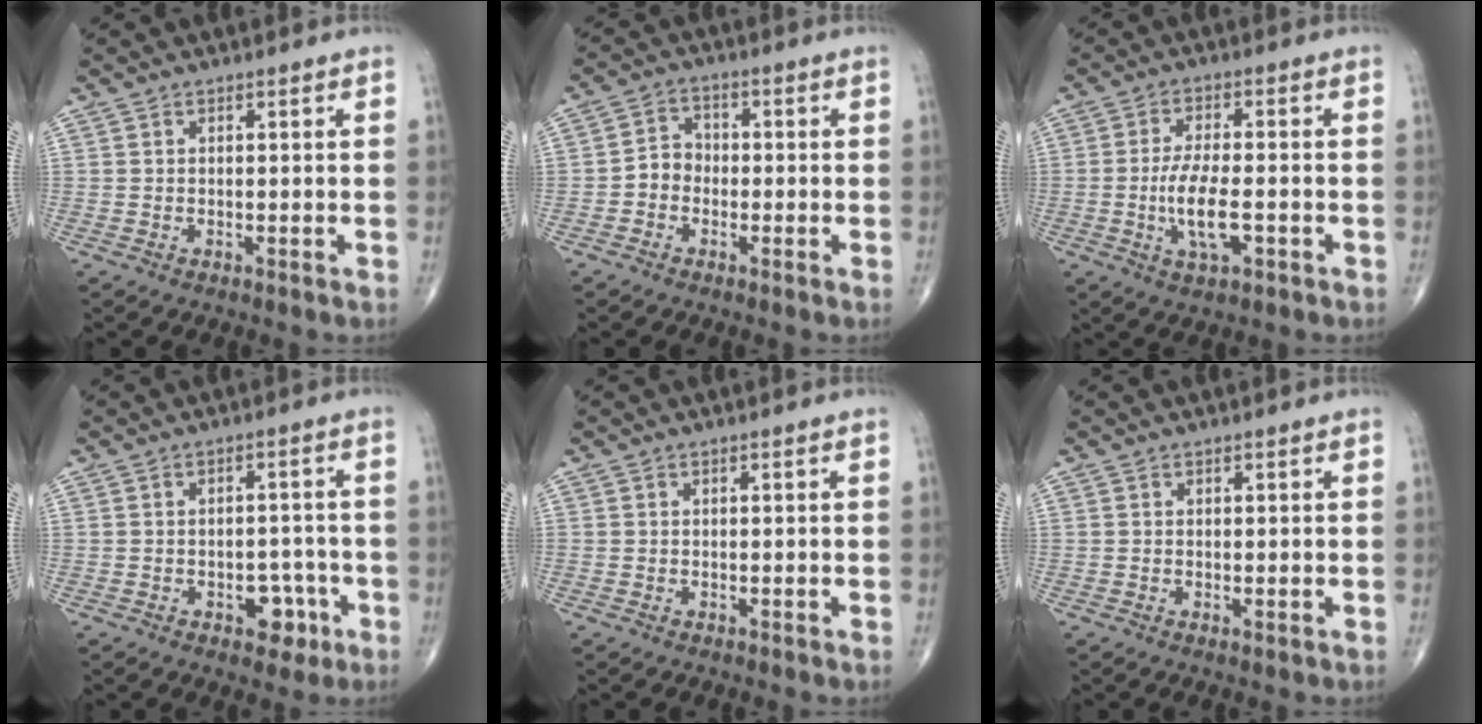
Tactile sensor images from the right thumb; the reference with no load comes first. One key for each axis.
{"total": 4.2, "fx": -1.4, "fy": 3.5, "fz": 1.8, "tx": -0.015, "ty": 0.019, "tz": -0.036}
{"total": 7.3, "fx": -1.9, "fy": 3.0, "fz": 6.3, "tx": -0.112, "ty": -0.001, "tz": -0.030}
{"total": 5.6, "fx": -2.5, "fy": 3.6, "fz": 3.5, "tx": -0.019, "ty": 0.021, "tz": -0.028}
{"total": 0.0}
{"total": 0.5, "fx": -0.1, "fy": 0.2, "fz": 0.5, "tx": -0.013, "ty": -0.004, "tz": -0.002}